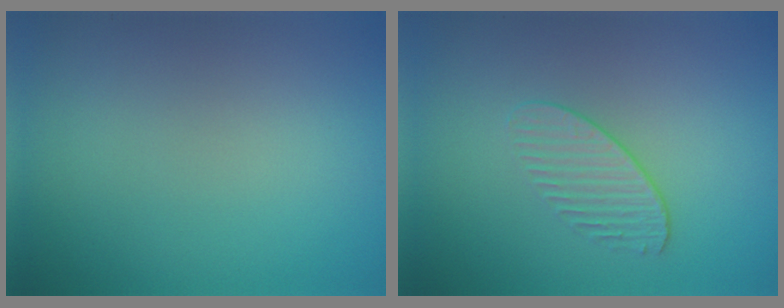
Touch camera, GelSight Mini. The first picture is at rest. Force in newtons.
{"total": 1.6, "press": 1.1, "slide": 1.2}